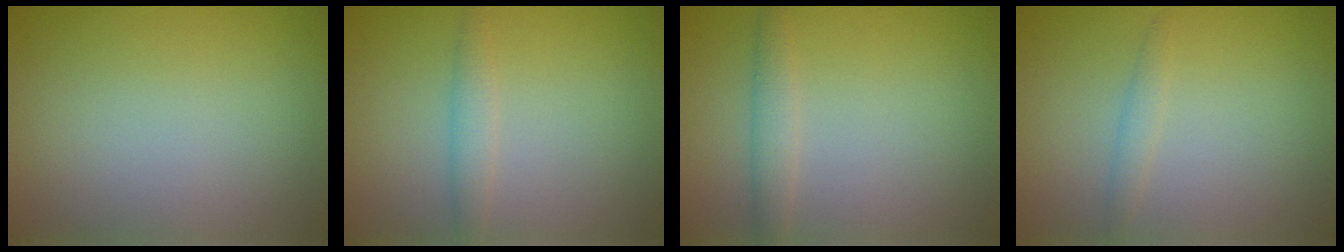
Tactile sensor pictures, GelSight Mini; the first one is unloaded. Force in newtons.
{"total": 1.7, "press": 1.7, "slide": 0.1}
{"total": 1.9, "press": 1.9, "slide": 0.0}
{"total": 1.0, "press": 1.0, "slide": 0.1}